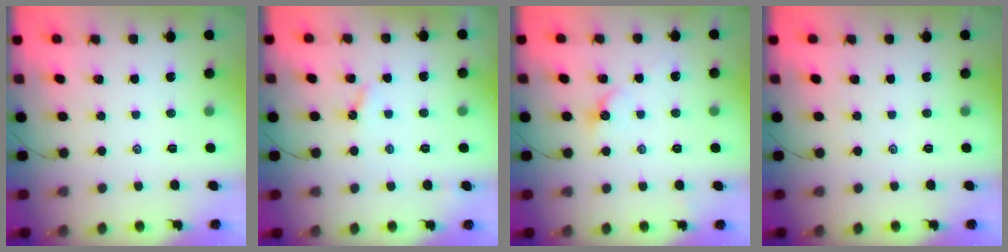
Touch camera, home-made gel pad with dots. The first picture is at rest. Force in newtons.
{"total": 3.0, "press": 3.0, "slide": 0.3}
{"total": 4.2, "press": 4.2, "slide": 0.6}
{"total": 0.0}